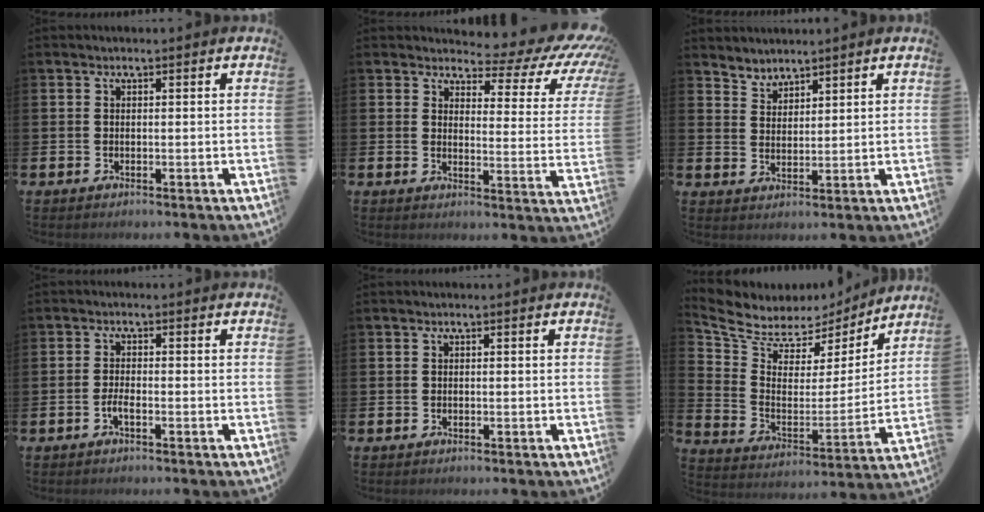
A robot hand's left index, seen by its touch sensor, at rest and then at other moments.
{"total": 4.9, "force": [3.9, 2.1, 2.0], "torque": [-0.033, -0.041, 0.055]}
{"total": 3.2, "force": [3.1, 0.5, -0.5], "torque": [-0.007, -0.013, 0.059]}
{"total": 1.6, "force": [-0.8, 0.4, 1.3], "torque": [-0.031, 0.003, -0.013]}
{"total": 0.0}
{"total": 7.0, "force": [6.4, 2.9, 0.4], "torque": [-0.059, -0.051, 0.109]}